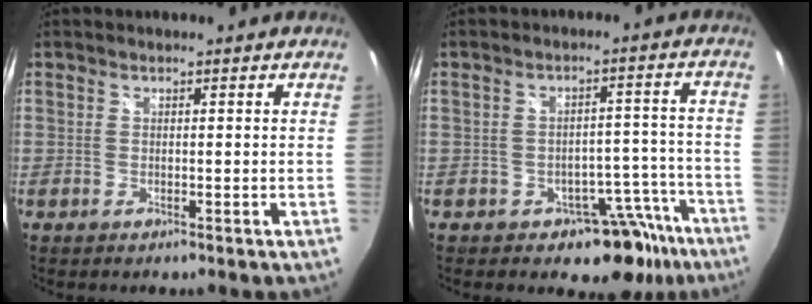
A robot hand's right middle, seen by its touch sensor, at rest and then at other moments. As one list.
[{"total": 9.9, "force": [-6.7, 6.1, 3.9], "torque": [-0.036, 0.043, -0.069]}]